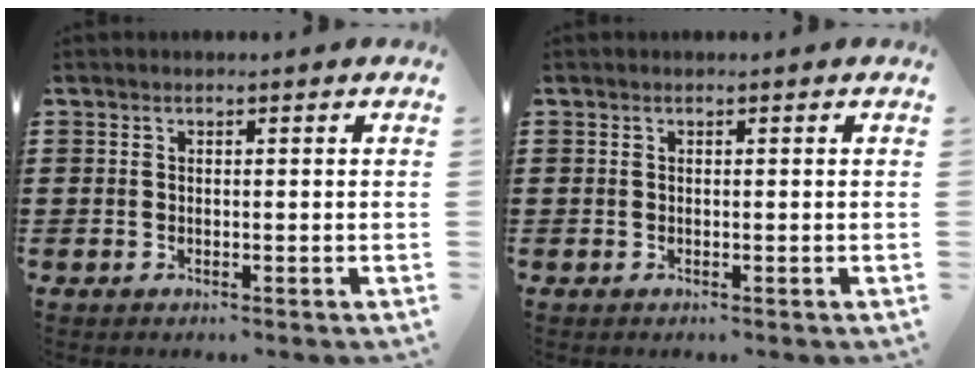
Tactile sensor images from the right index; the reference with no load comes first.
{"total": 0.0}